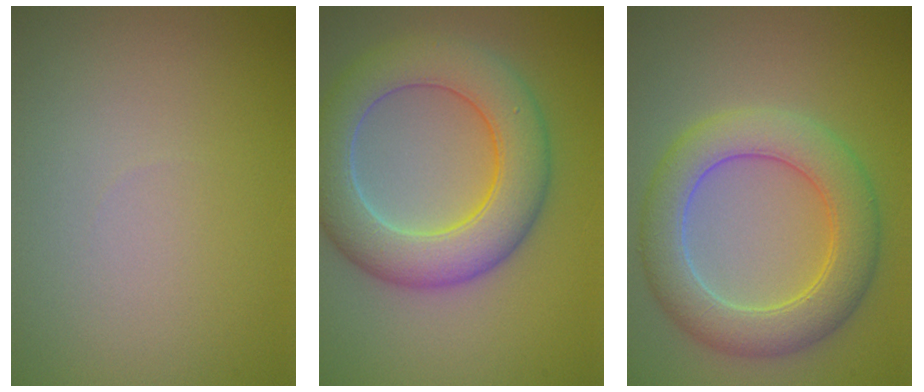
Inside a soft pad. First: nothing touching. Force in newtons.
{"total": 7.8, "press": 7.7, "slide": 0.4}
{"total": 6.4, "press": 6.4, "slide": 0.2}